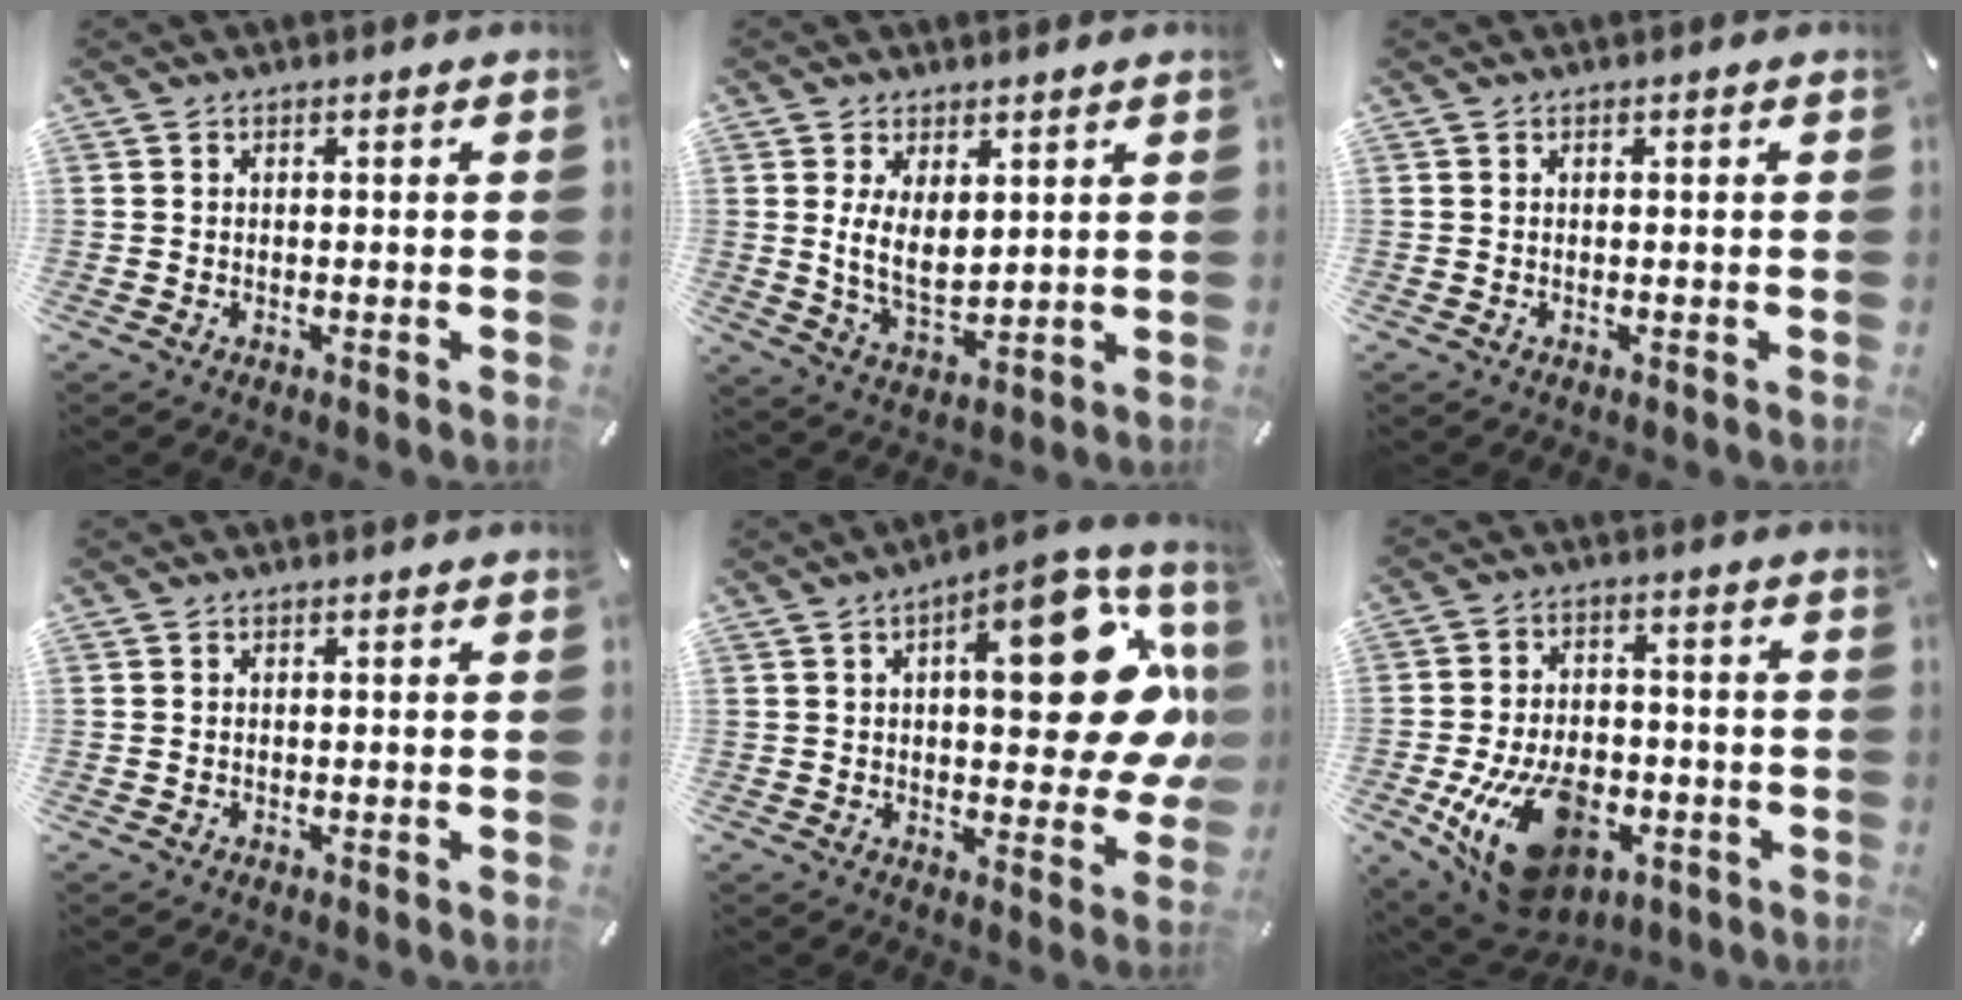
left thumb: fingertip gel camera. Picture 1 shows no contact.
{"total": 8.1, "force": [2.4, 4.6, 6.3], "torque": [-0.126, -0.009, 0.039]}
{"total": 0.0}
{"total": 0.0}
{"total": 22.1, "force": [5.9, 9.8, 18.9], "torque": [-0.221, -0.038, 0.084]}
{"total": 18.5, "force": [-6.4, 11.3, 13.1], "torque": [-0.233, 0.030, -0.096]}